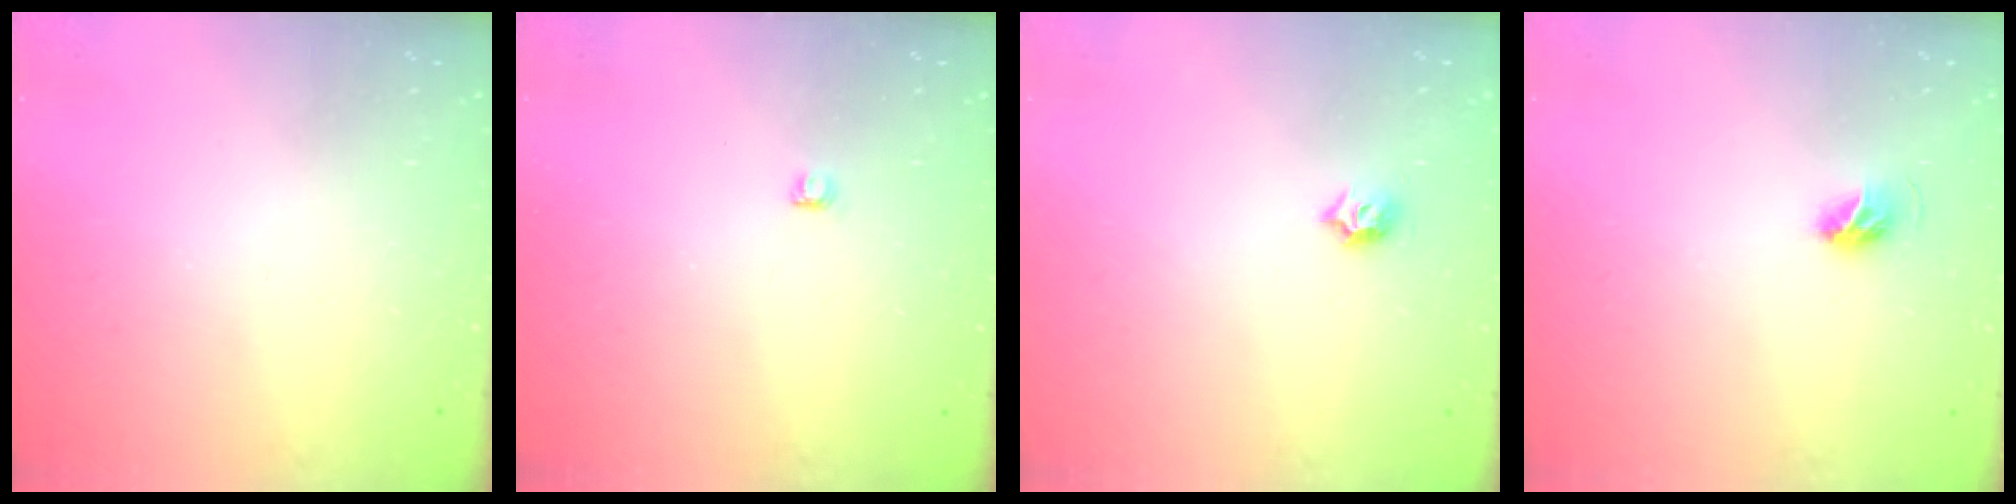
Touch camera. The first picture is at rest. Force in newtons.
{"total": 2.8, "press": 2.7, "slide": 0.3}
{"total": 4.0, "press": 3.9, "slide": 0.8}
{"total": 5.3, "press": 5.2, "slide": 0.9}